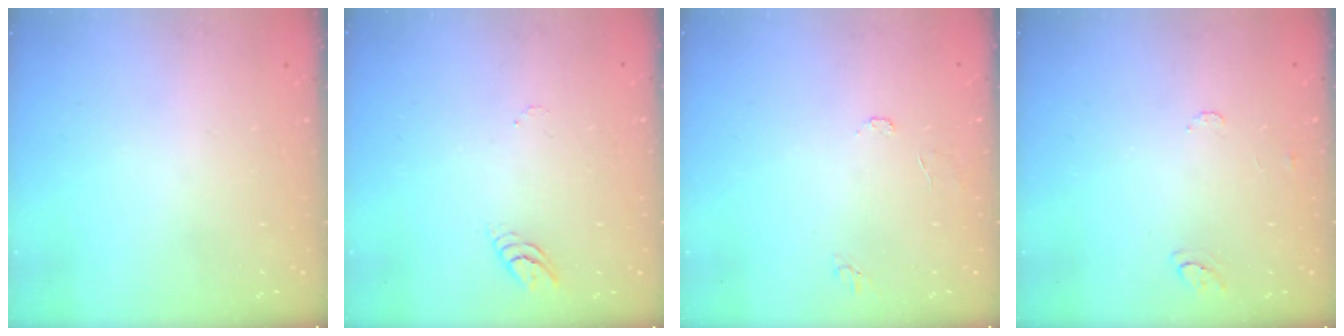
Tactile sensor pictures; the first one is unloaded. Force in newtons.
{"total": 3.1, "press": 3.1, "slide": 0.3}
{"total": 4.9, "press": 4.9, "slide": 0.4}
{"total": 6.3, "press": 6.3, "slide": 0.6}